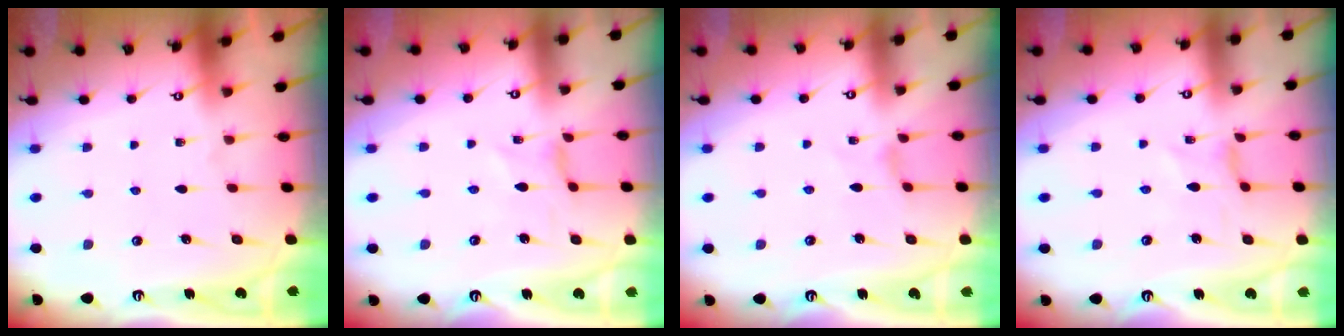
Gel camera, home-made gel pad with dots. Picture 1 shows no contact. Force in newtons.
{"total": 0.0}
{"total": 0.0}
{"total": 0.0}